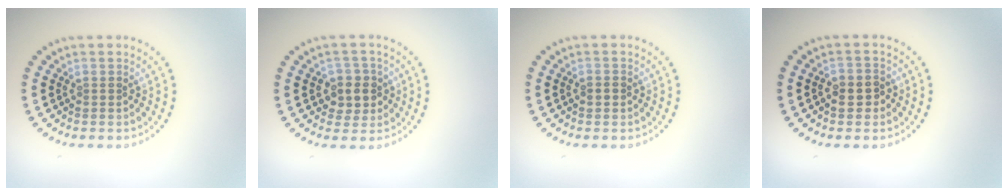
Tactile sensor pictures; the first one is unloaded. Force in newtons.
{"total": 2.7, "press": 2.5, "slide": 0.9}
{"total": 1.3, "press": 1.3, "slide": 0.1}
{"total": 2.1, "press": 2.0, "slide": 0.6}